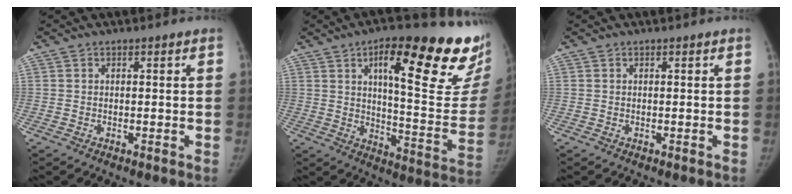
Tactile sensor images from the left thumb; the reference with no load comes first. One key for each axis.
{"total": 28.6, "fx": 14.9, "fy": 7.6, "fz": 23.1, "tx": -0.250, "ty": -0.048, "tz": 0.219}
{"total": 0.0}